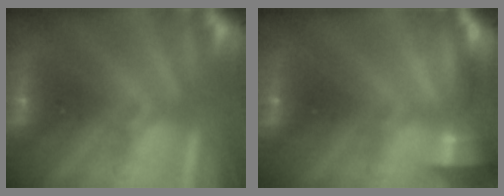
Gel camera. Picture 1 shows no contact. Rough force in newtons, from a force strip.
{"total": 7.4}